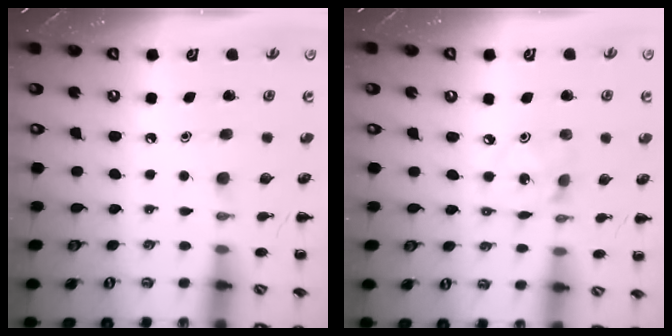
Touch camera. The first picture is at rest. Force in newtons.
{"total": 2.3, "press": 2.2, "slide": 0.3}